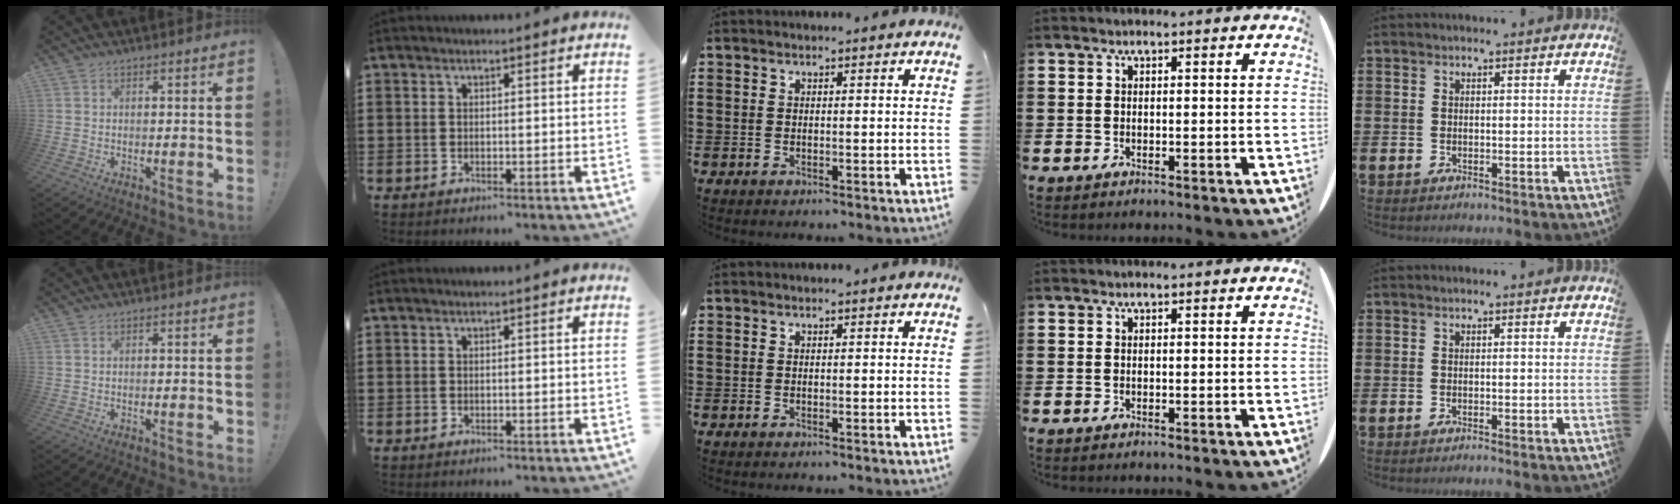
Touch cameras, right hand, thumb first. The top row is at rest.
{}